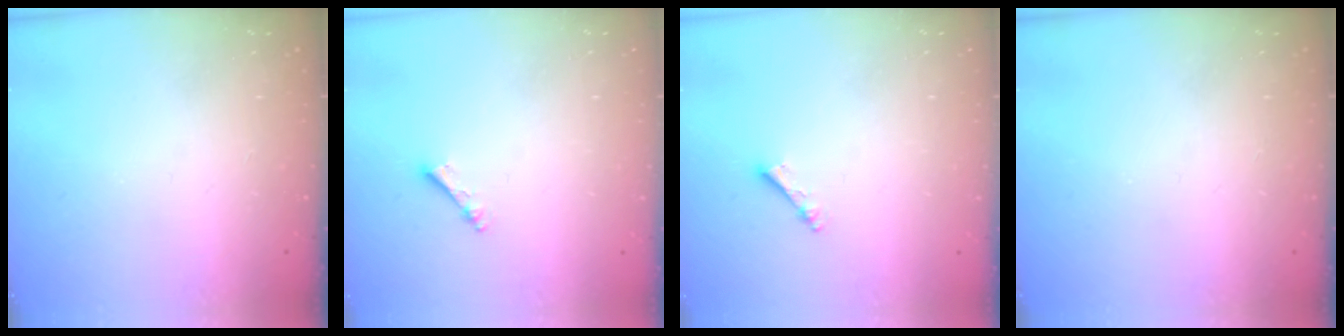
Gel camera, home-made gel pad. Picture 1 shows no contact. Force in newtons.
{"total": 2.5, "press": 2.4, "slide": 0.5}
{"total": 2.5, "press": 2.4, "slide": 0.5}
{"total": 0.0}